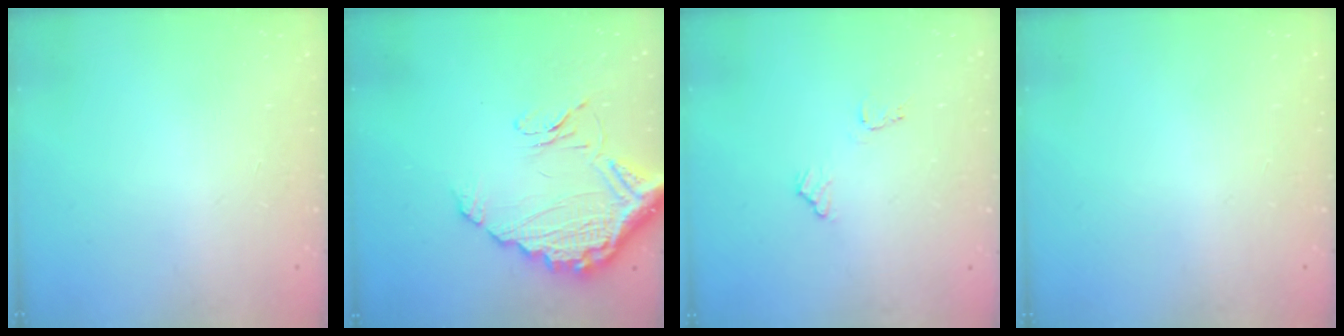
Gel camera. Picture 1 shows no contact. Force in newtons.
{"total": 15.0, "press": 15.0, "slide": 1.2}
{"total": 6.8, "press": 6.8, "slide": 0.5}
{"total": 0.0}